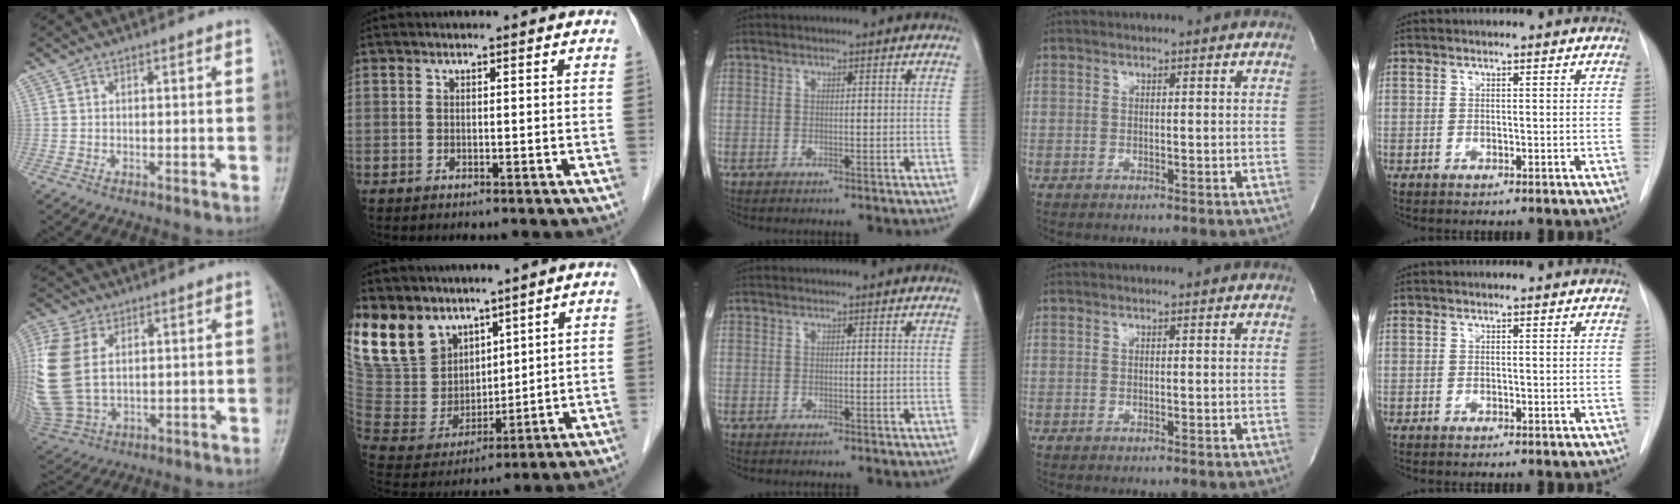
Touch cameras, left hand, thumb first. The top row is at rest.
{"thumb": {"total": 15.2, "force": [2.8, 9.6, 11.5], "torque": [-0.277, -0.006, 0.063]}, "index": {"total": 13.1, "force": [9.6, 8.1, 3.8], "torque": [-0.108, 0.014, 0.207]}}